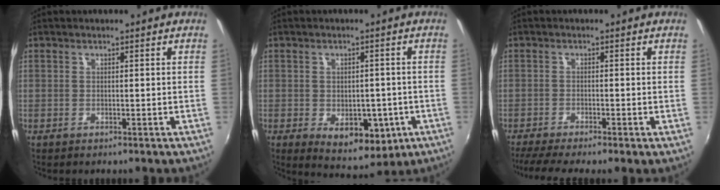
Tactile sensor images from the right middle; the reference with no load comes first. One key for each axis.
{"total": 9.4, "fx": -3.2, "fy": 5.9, "fz": 6.7, "tx": -0.096, "ty": -0.013, "tz": -0.030}
{"total": 6.0, "fx": -4.4, "fy": 0.1, "fz": 4.0, "tx": -0.084, "ty": -0.024, "tz": -0.079}